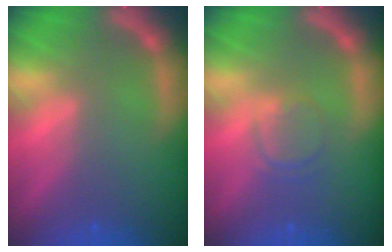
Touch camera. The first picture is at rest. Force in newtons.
{"total": 2.4}